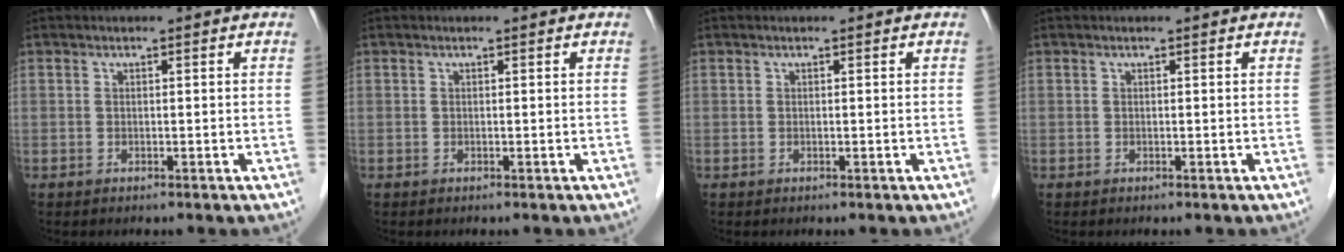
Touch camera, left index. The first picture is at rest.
{"total": 0.0}
{"total": 0.0}
{"total": 0.0}